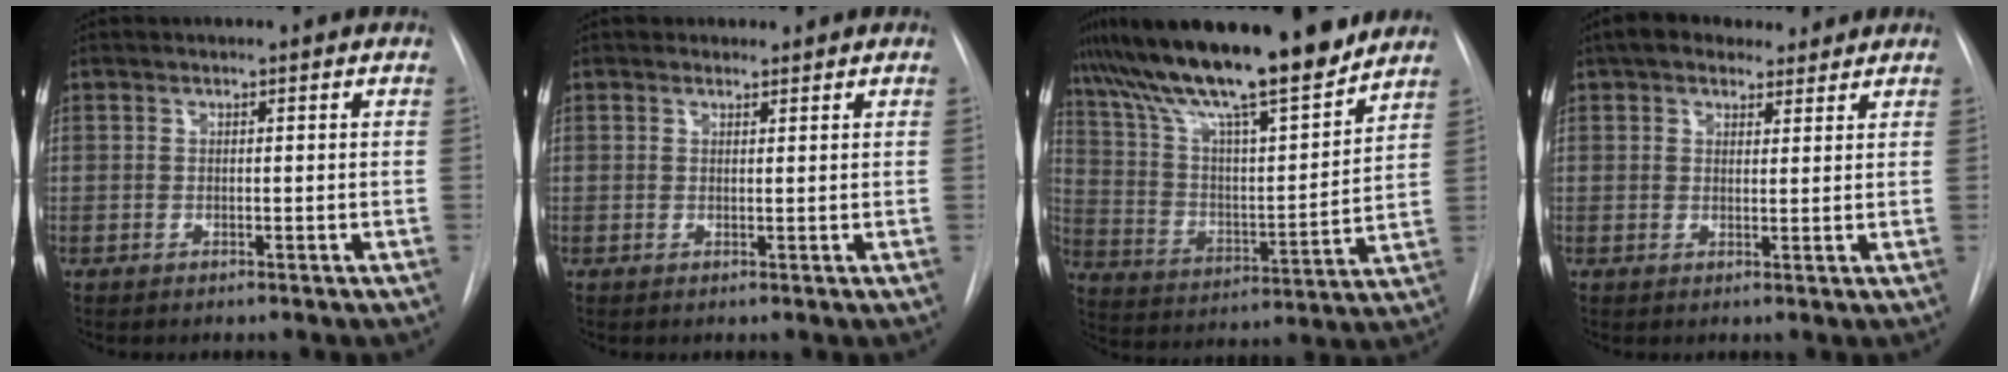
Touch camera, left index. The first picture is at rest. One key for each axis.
{"total": 0.9, "fx": 0.8, "fy": 0.5, "fz": -0.1, "tx": 0.000, "ty": 0.001, "tz": 0.009}
{"total": 22.2, "fx": 18.0, "fy": 2.7, "fz": 12.8, "tx": -0.228, "ty": 0.010, "tz": 0.299}
{"total": 8.2, "fx": 6.6, "fy": 3.7, "fz": 3.2, "tx": -0.041, "ty": 0.031, "tz": 0.102}